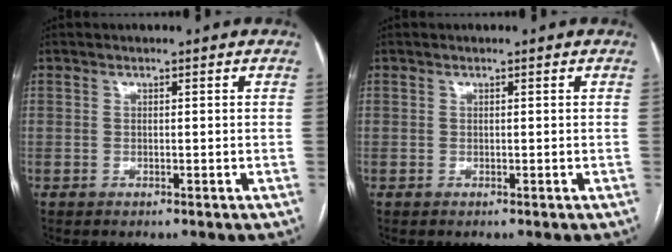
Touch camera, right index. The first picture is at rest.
{"total": 0.0}